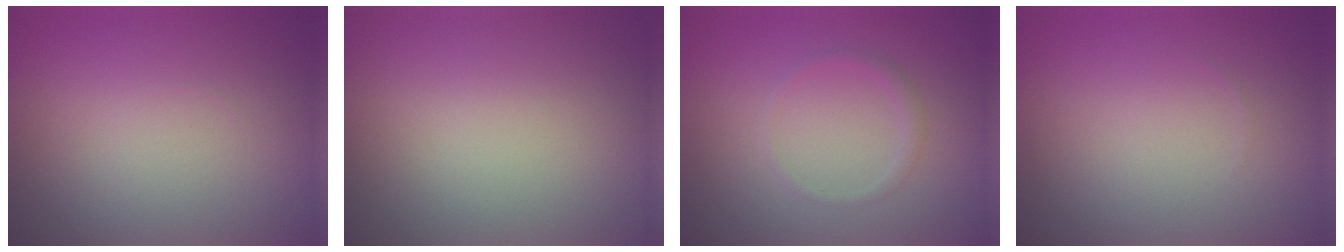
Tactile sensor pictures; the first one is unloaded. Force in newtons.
{"total": 0.0}
{"total": 1.0, "press": 1.0, "slide": 0.1}
{"total": 0.0}